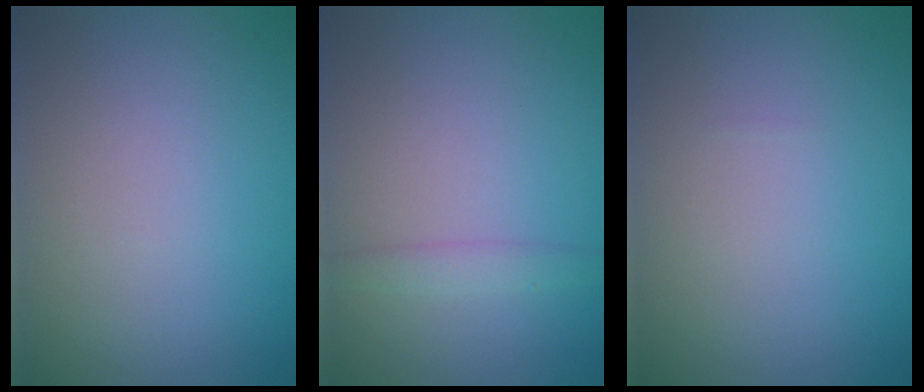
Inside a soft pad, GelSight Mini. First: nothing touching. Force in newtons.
{"total": 1.5, "press": 1.5, "slide": 0.1}
{"total": 0.0}